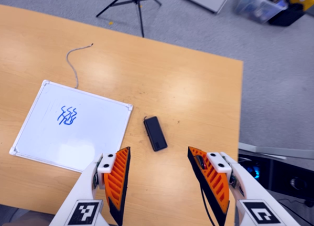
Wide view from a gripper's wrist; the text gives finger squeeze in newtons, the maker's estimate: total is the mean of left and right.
{"total": 0.0}